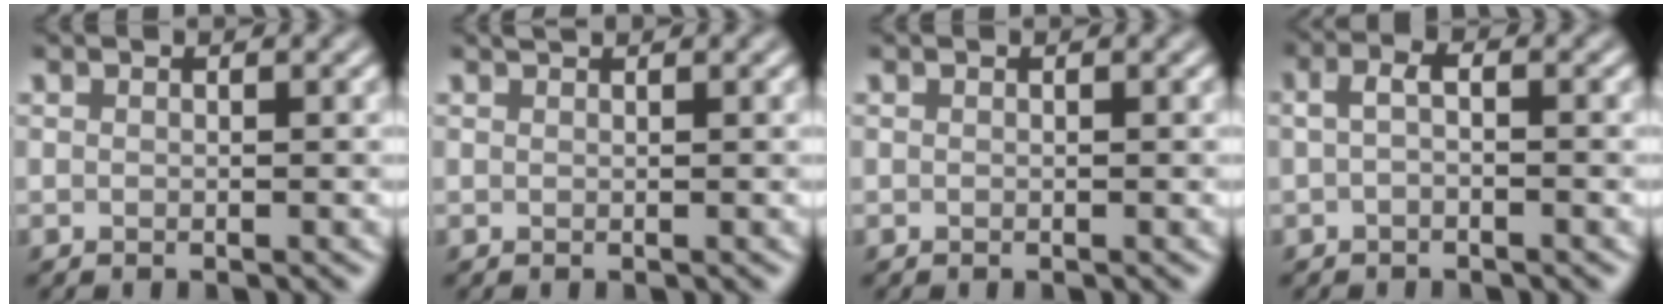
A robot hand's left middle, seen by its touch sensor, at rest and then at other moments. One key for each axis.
{"total": 0.7, "fx": 0.6, "fy": 0.0, "fz": 0.2, "tx": -0.002, "ty": 0.000, "tz": 0.009}
{"total": 0.0}
{"total": 1.5, "fx": -0.3, "fy": 0.5, "fz": 1.4, "tx": -0.029, "ty": 0.003, "tz": -0.009}